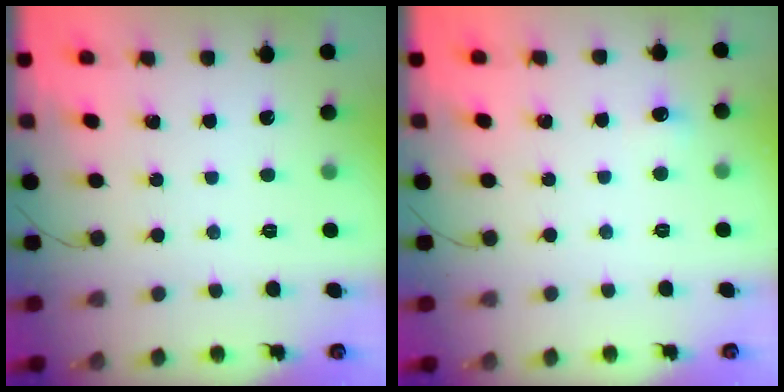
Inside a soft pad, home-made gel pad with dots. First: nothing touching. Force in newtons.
{"total": 4.6, "press": 4.3, "slide": 1.4}